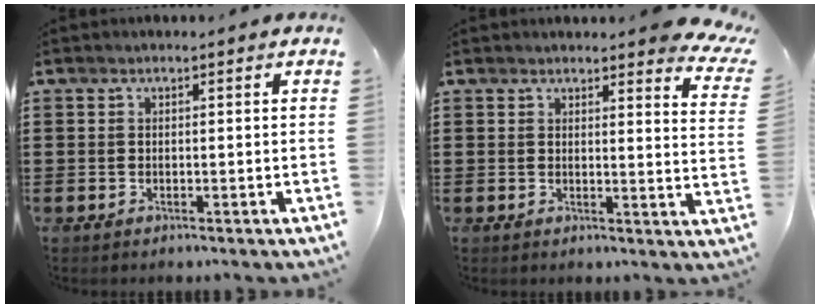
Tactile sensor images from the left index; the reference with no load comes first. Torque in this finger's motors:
{"motor_torque": [0.33, -0.47, 0.44, 0.06]}